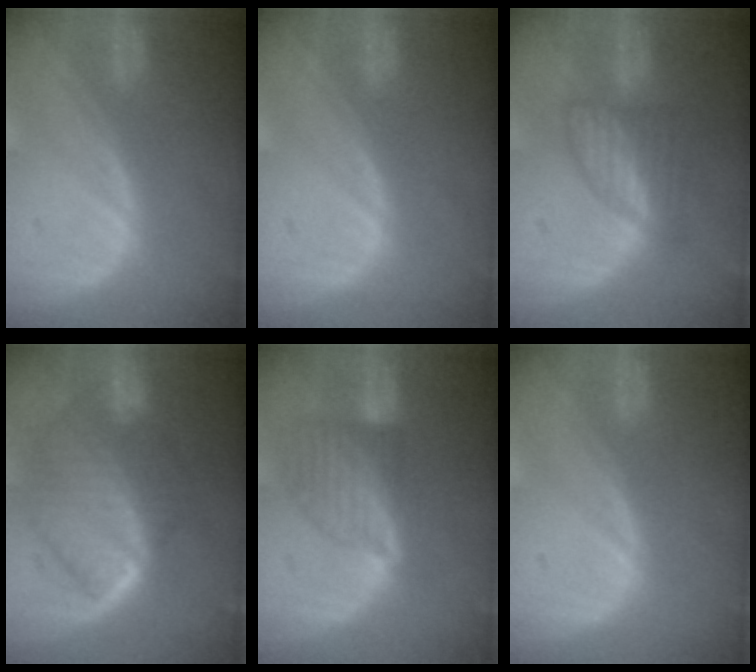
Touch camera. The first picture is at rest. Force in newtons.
{"total": 0.0}
{"total": 6.1, "press": 5.7, "slide": 2.0}
{"total": 10.6, "press": 10.5, "slide": 0.9}
{"total": 6.5, "press": 6.5, "slide": 0.9}
{"total": 0.6, "press": 0.1, "slide": 0.6}